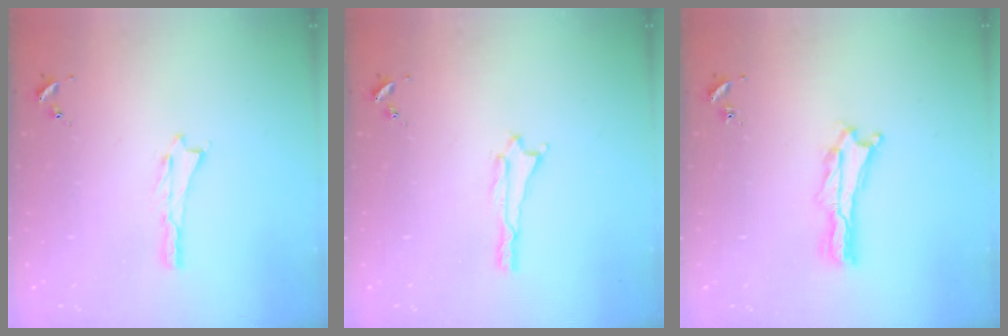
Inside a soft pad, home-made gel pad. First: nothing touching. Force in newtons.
{"total": 0.0}
{"total": 1.4, "press": 1.4, "slide": 0.3}